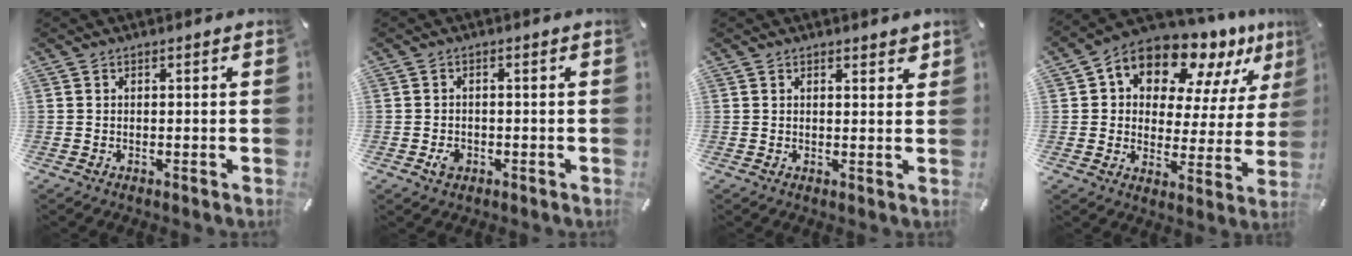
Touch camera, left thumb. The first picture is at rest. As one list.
[{"total": 2.4, "force": [-0.9, 1.9, 1.2], "torque": [-0.028, 0.001, -0.016]}, {"total": 2.1, "force": [1.6, 1.0, 1.0], "torque": [-0.005, -0.005, 0.025]}, {"total": 13.6, "force": [10.9, 6.6, 4.7], "torque": [-0.095, -0.094, 0.194]}]